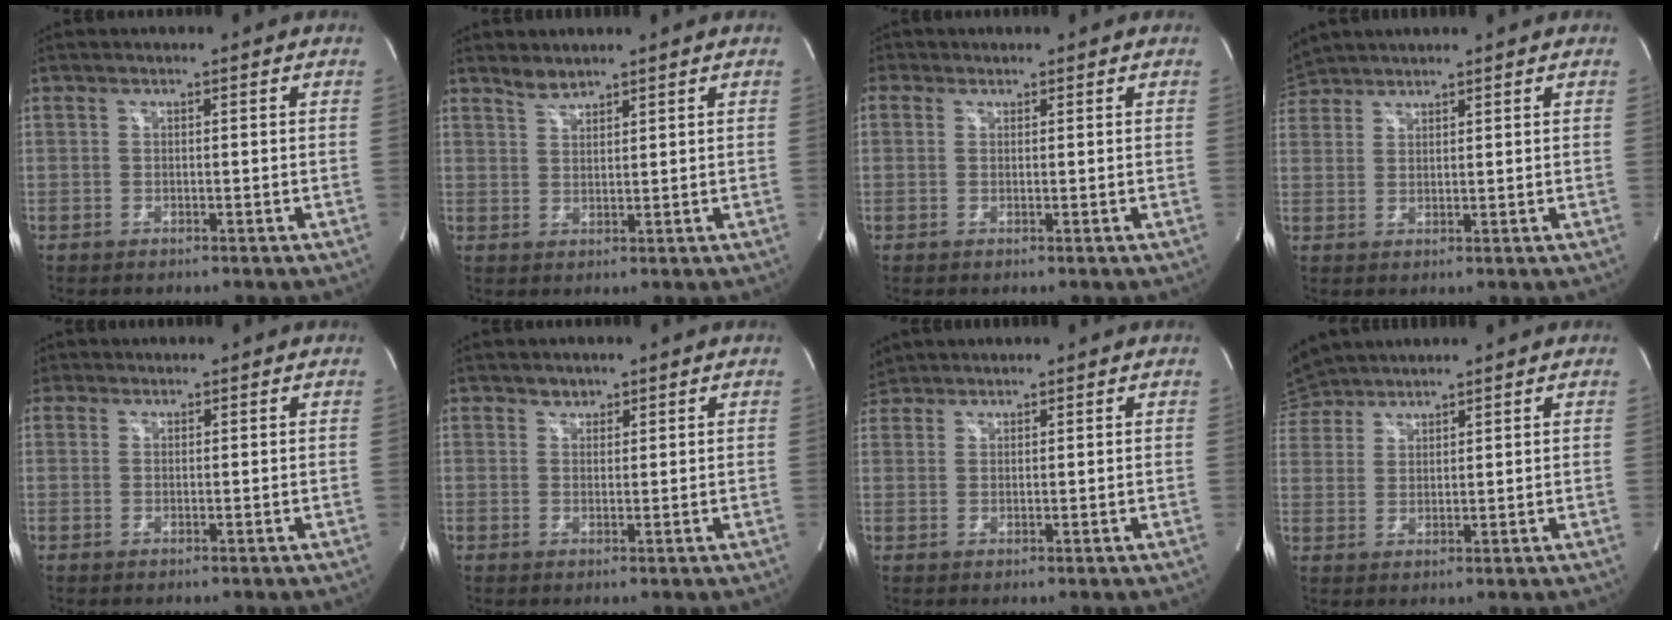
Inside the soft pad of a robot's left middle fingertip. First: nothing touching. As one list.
[{"total": 2.3, "force": [2.2, 0.5, 0.5], "torque": [-0.010, 0.004, 0.044]}, {"total": 1.9, "force": [0.9, 1.7, 0.3], "torque": [0.002, 0.011, 0.011]}, {"total": 4.3, "force": [4.2, 1.0, 0.3], "torque": [-0.015, 0.029, 0.085]}, {"total": 2.3, "force": [1.3, 1.9, 0.1], "torque": [0.007, 0.011, 0.021]}, {"total": 1.8, "force": [1.3, 1.2, 0.1], "torque": [0.006, -0.001, 0.018]}, {"total": 3.7, "force": [3.4, 1.5, -0.1], "torque": [-0.004, 0.018, 0.068]}, {"total": 6.4, "force": [6.2, 1.5, 0.7], "torque": [-0.024, 0.029, 0.124]}]